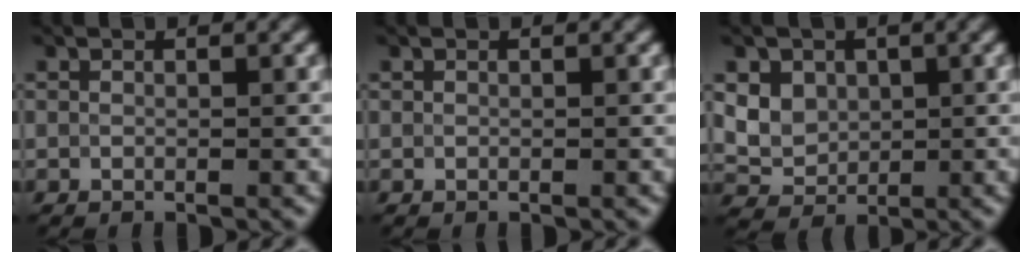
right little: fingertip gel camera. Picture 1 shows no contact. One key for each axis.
{"total": 0.0}
{"total": 4.0, "fx": 1.4, "fy": 3.3, "fz": 1.7, "tx": -0.042, "ty": -0.003, "tz": 0.041}